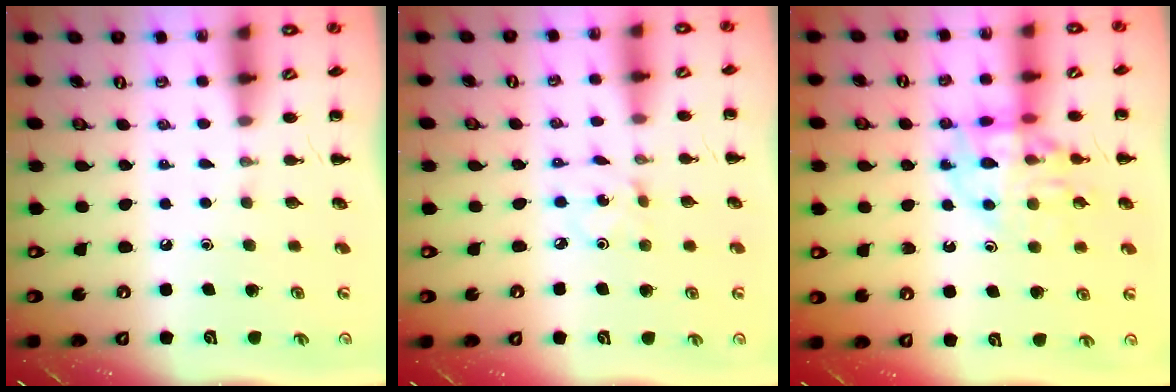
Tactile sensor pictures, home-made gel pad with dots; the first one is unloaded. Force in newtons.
{"total": 0.8, "press": 0.8, "slide": 0.2}
{"total": 14.3, "press": 14.2, "slide": 1.9}